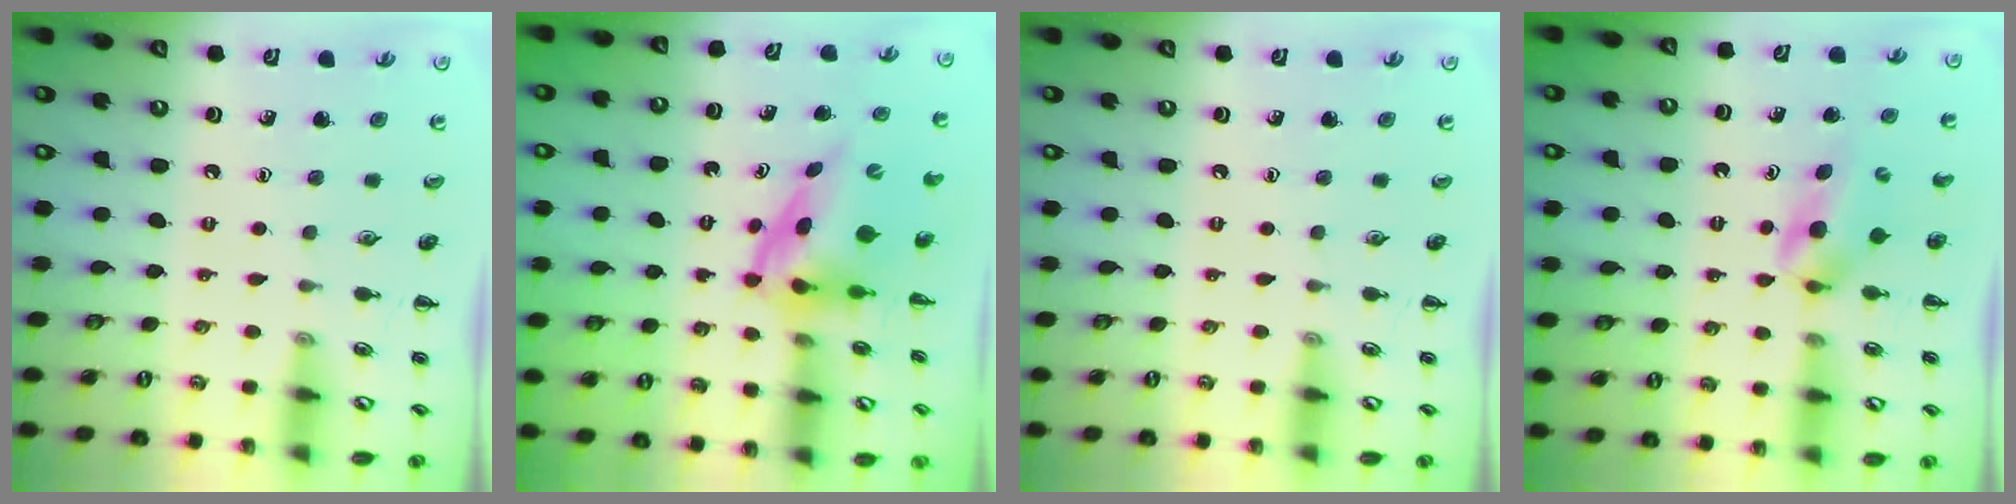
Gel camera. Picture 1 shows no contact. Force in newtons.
{"total": 3.7, "press": 3.7, "slide": 0.6}
{"total": 0.0}
{"total": 3.9, "press": 3.8, "slide": 1.0}